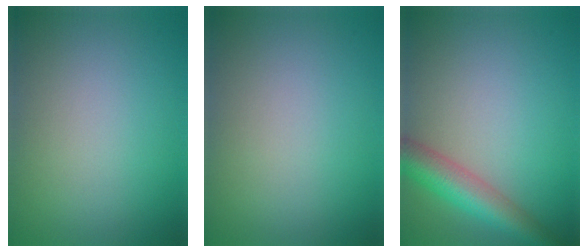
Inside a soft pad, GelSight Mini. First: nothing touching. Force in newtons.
{"total": 0.0}
{"total": 5.2, "press": 5.2, "slide": 0.1}